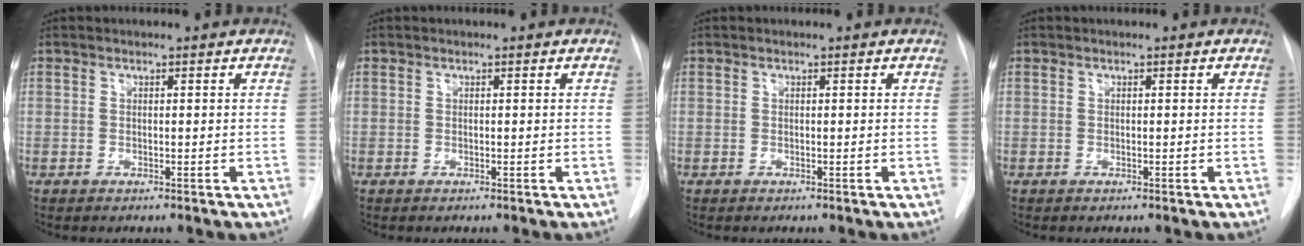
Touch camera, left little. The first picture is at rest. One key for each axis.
{"total": 0.0}
{"total": 0.0}
{"total": 0.0}